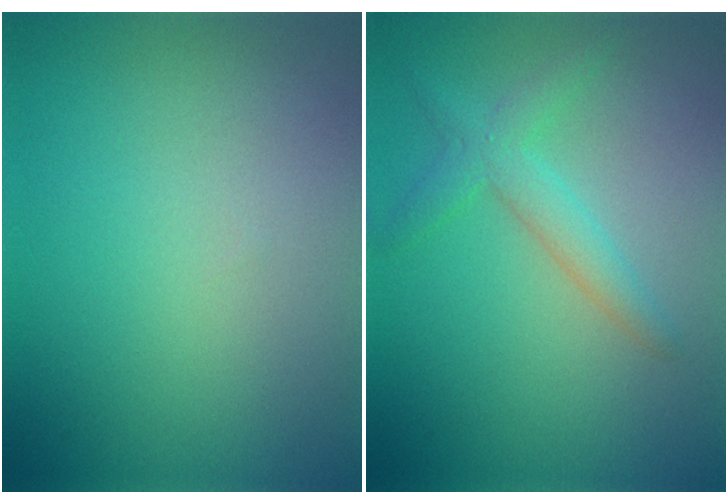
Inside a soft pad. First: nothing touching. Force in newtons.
{"total": 2.7, "press": 2.7, "slide": 0.1}